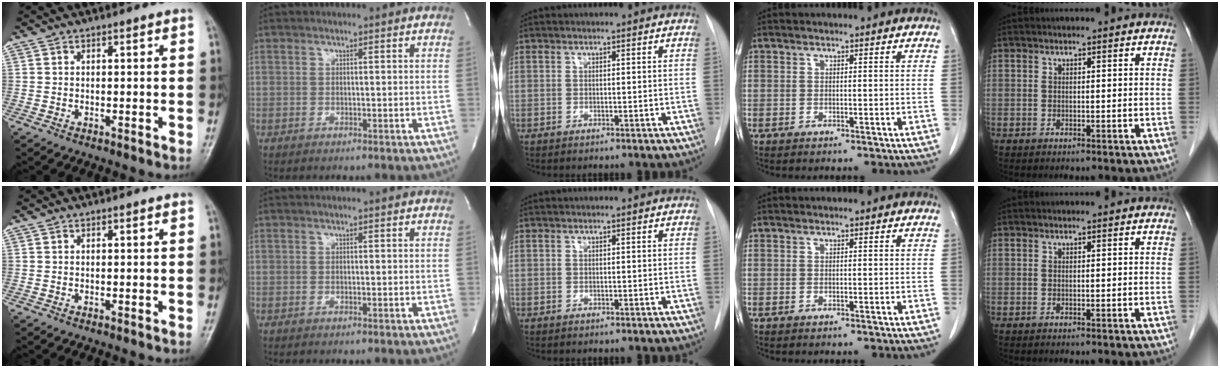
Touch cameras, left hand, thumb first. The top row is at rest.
{}